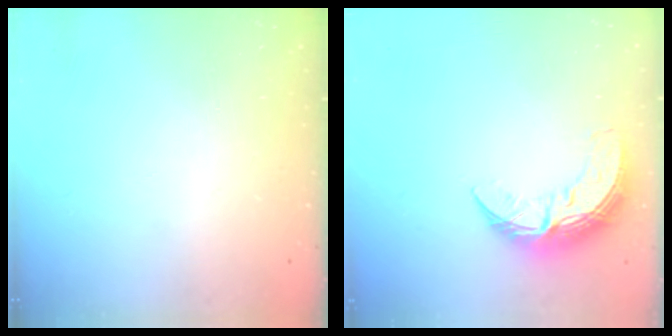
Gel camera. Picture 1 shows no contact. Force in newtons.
{"total": 11.0, "press": 11.0, "slide": 0.4}